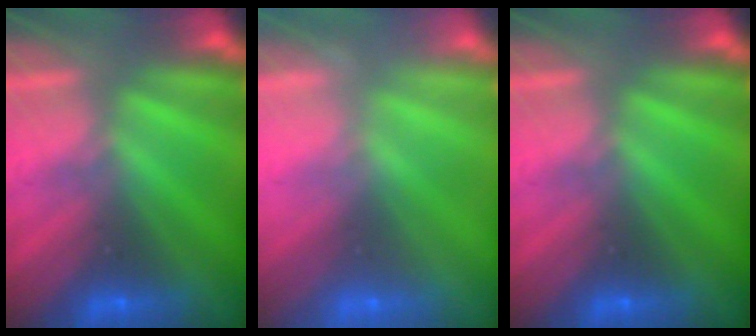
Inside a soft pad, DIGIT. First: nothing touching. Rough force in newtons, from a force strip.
{"total": 2.4}
{"total": 0.0}